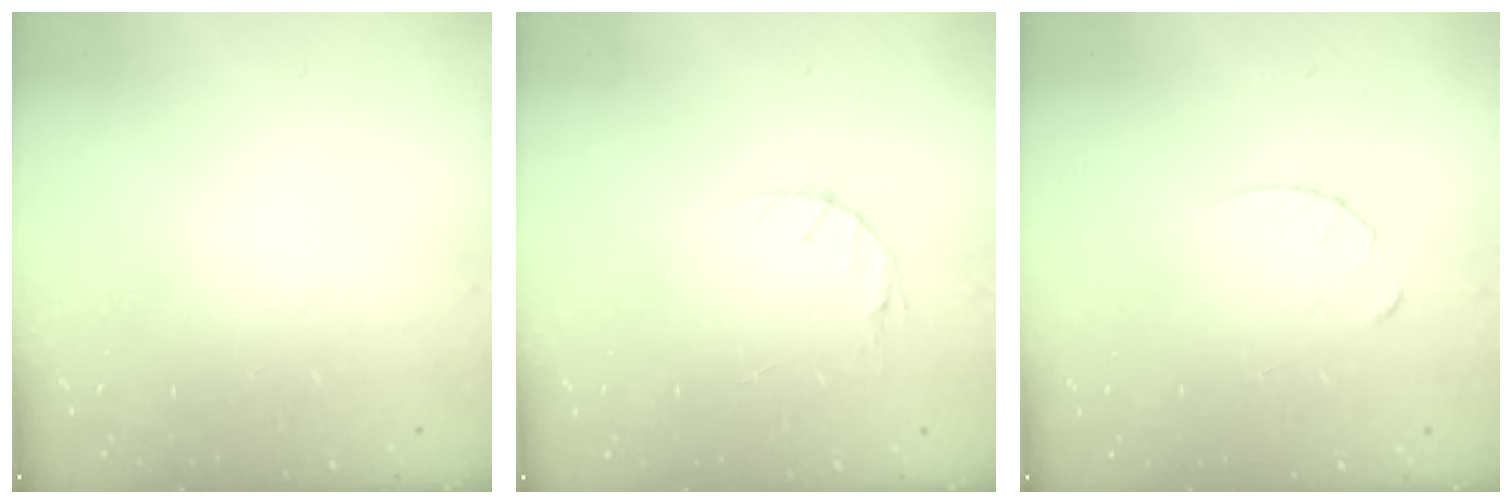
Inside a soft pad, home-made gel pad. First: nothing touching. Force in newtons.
{"total": 3.3, "press": 3.2, "slide": 0.5}
{"total": 3.4, "press": 3.4, "slide": 0.4}